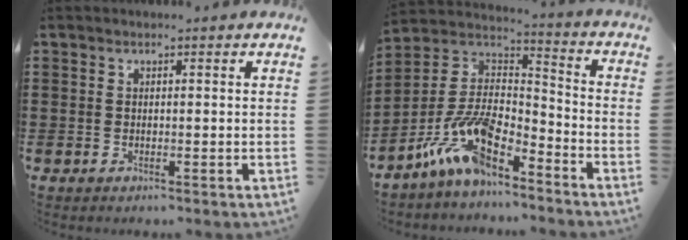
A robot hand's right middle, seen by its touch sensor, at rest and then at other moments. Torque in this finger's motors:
{"motor_torque": [2.14, 0.00, 0.79, 0.21]}